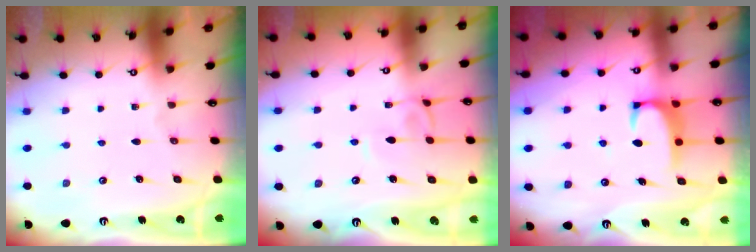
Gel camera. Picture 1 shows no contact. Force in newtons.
{"total": 2.8, "press": 2.8, "slide": 0.2}
{"total": 2.0, "press": 1.9, "slide": 0.3}